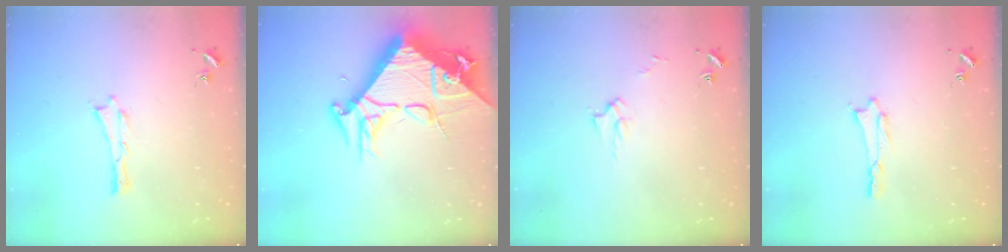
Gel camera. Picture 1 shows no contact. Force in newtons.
{"total": 17.0, "press": 16.9, "slide": 1.6}
{"total": 2.6, "press": 2.6, "slide": 0.3}
{"total": 0.7, "press": 0.7, "slide": 0.1}